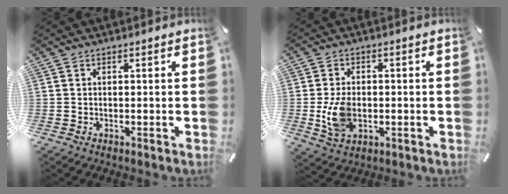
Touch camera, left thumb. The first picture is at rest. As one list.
[{"total": 8.4, "force": [-1.3, 5.7, 6.0], "torque": [-0.124, 0.001, -0.023]}]